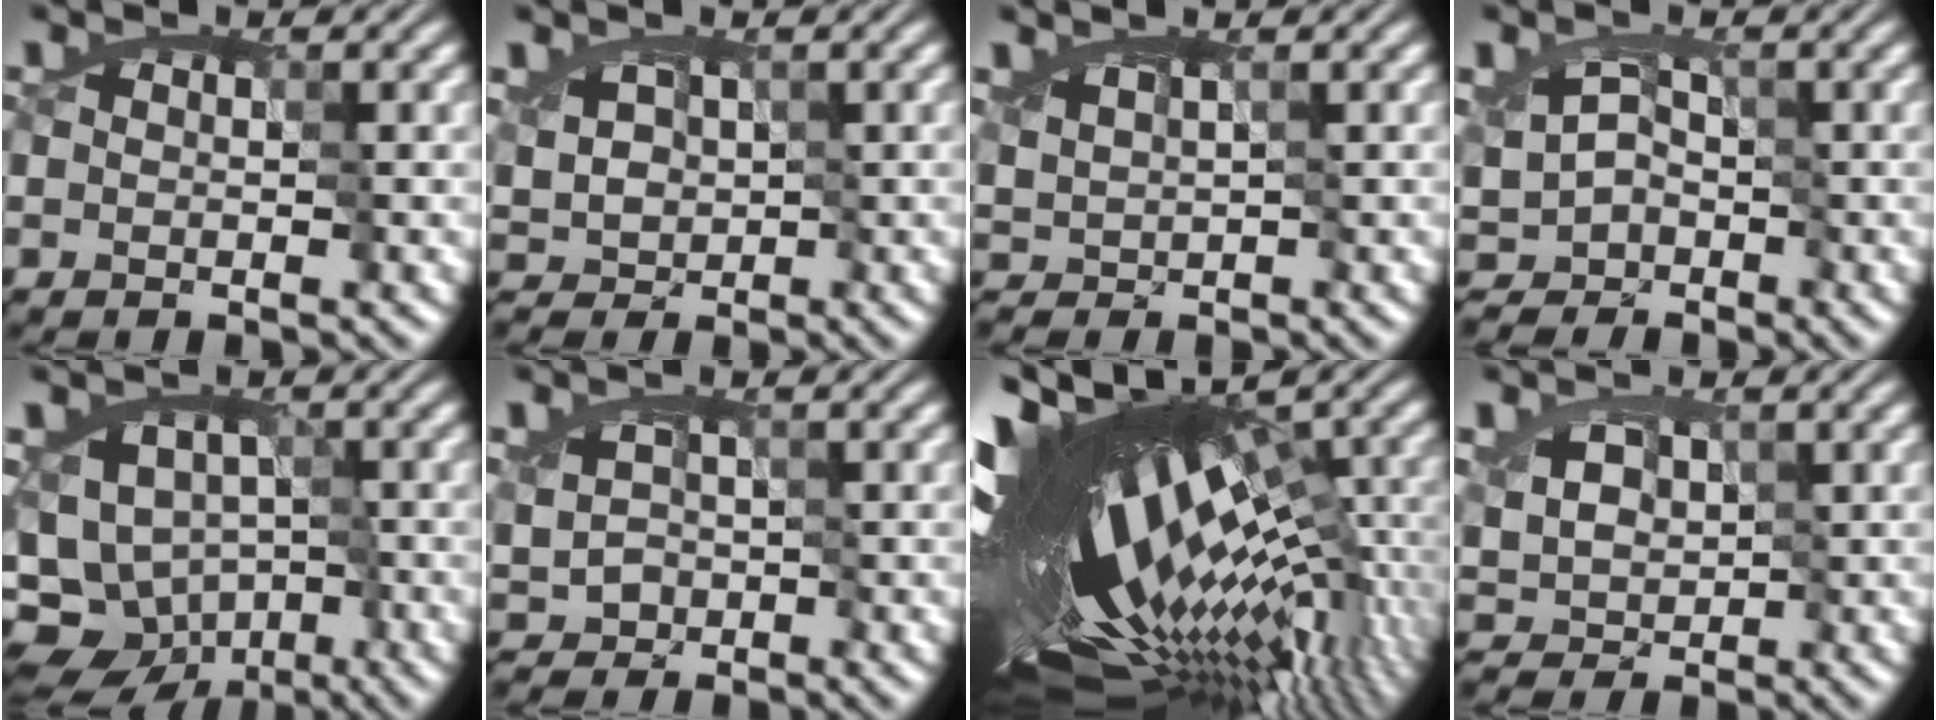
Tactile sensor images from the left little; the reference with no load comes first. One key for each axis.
{"total": 1.7, "fx": -0.1, "fy": 1.6, "fz": 0.4, "tx": -0.026, "ty": -0.009, "tz": 0.026}
{"total": 0.6, "fx": 0.3, "fy": 0.5, "fz": 0.1, "tx": -0.016, "ty": -0.007, "tz": 0.024}
{"total": 2.5, "fx": -1.6, "fy": 1.9, "fz": 0.2, "tx": 0.003, "ty": -0.002, "tz": -0.015}
{"total": 10.6, "fx": -4.8, "fy": 8.6, "fz": 3.9, "tx": -0.062, "ty": -0.017, "tz": -0.078}
{"total": 1.5, "fx": -1.0, "fy": 1.1, "fz": 0.1, "tx": 0.003, "ty": -0.003, "tz": -0.001}
{"total": 18.2, "fx": -3.1, "fy": 6.1, "fz": 16.9, "tx": -0.269, "ty": -0.003, "tz": -0.027}
{"total": 2.8, "fx": 0.4, "fy": 2.5, "fz": 1.1, "tx": -0.038, "ty": -0.004, "tz": 0.020}